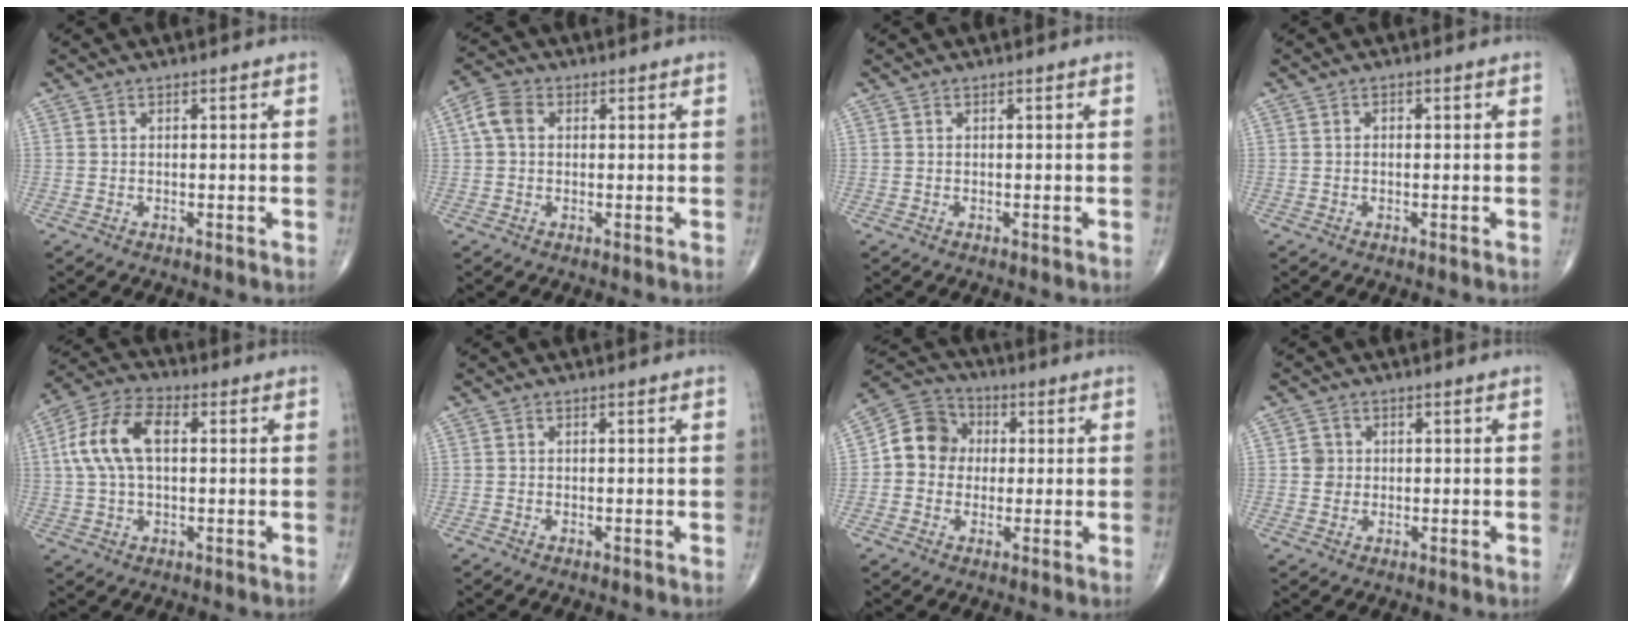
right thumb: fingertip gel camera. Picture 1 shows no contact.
{"total": 4.6, "force": [0.8, 3.4, 3.0], "torque": [-0.062, 0.014, 0.010]}
{"total": 0.0}
{"total": 0.7, "force": [0.0, 0.5, 0.6], "torque": [-0.010, 0.002, 0.000]}
{"total": 11.8, "force": [1.8, 6.6, 9.6], "torque": [-0.198, 0.029, 0.028]}
{"total": 0.0}
{"total": 9.3, "force": [0.4, 8.3, 4.2], "torque": [-0.049, 0.024, -0.008]}
{"total": 2.4, "force": [0.2, 2.3, 0.7], "torque": [0.002, 0.004, 0.002]}